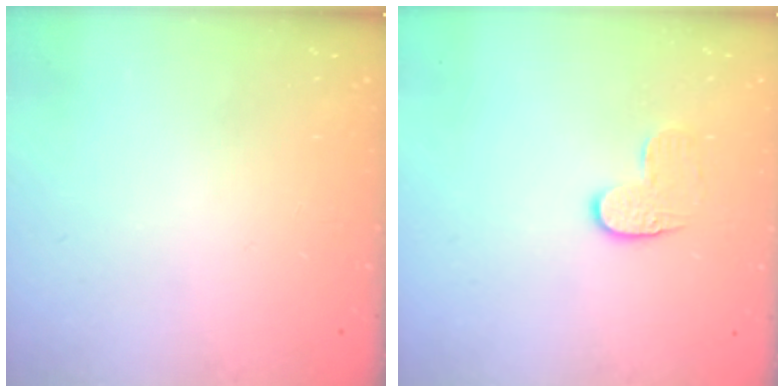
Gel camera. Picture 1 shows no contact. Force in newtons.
{"total": 6.7, "press": 6.7, "slide": 0.5}